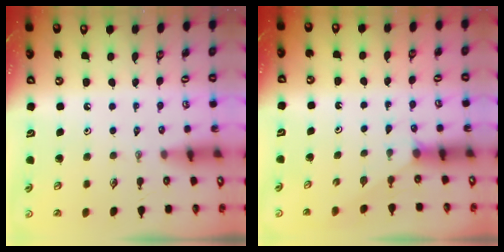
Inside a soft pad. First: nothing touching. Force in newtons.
{"total": 1.8, "press": 1.8, "slide": 0.2}